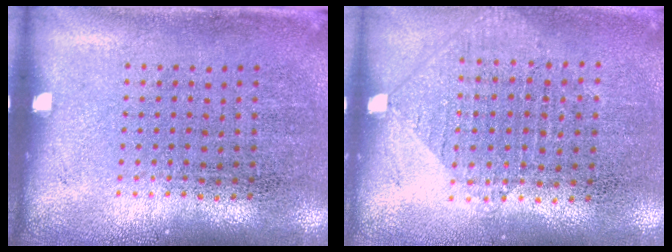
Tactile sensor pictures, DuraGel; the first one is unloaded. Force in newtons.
{"total": 0.9, "press": 0.9, "slide": 0.3}